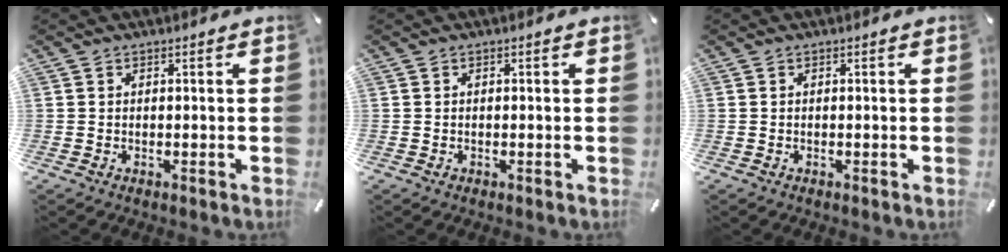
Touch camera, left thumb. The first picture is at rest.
{"total": 0.6, "force": [-0.2, 0.5, 0.2], "torque": [-0.004, 0.003, -0.006]}
{"total": 0.0}